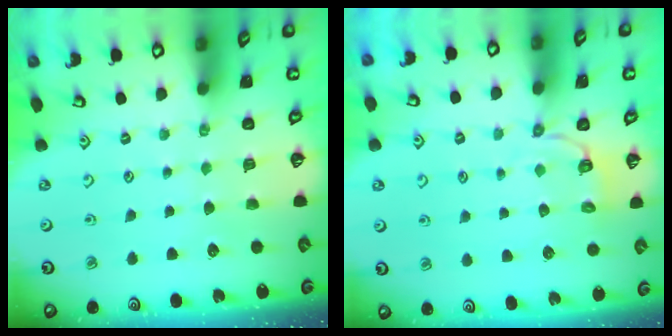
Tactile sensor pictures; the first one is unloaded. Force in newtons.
{"total": 3.3, "press": 1.8, "slide": 2.7}